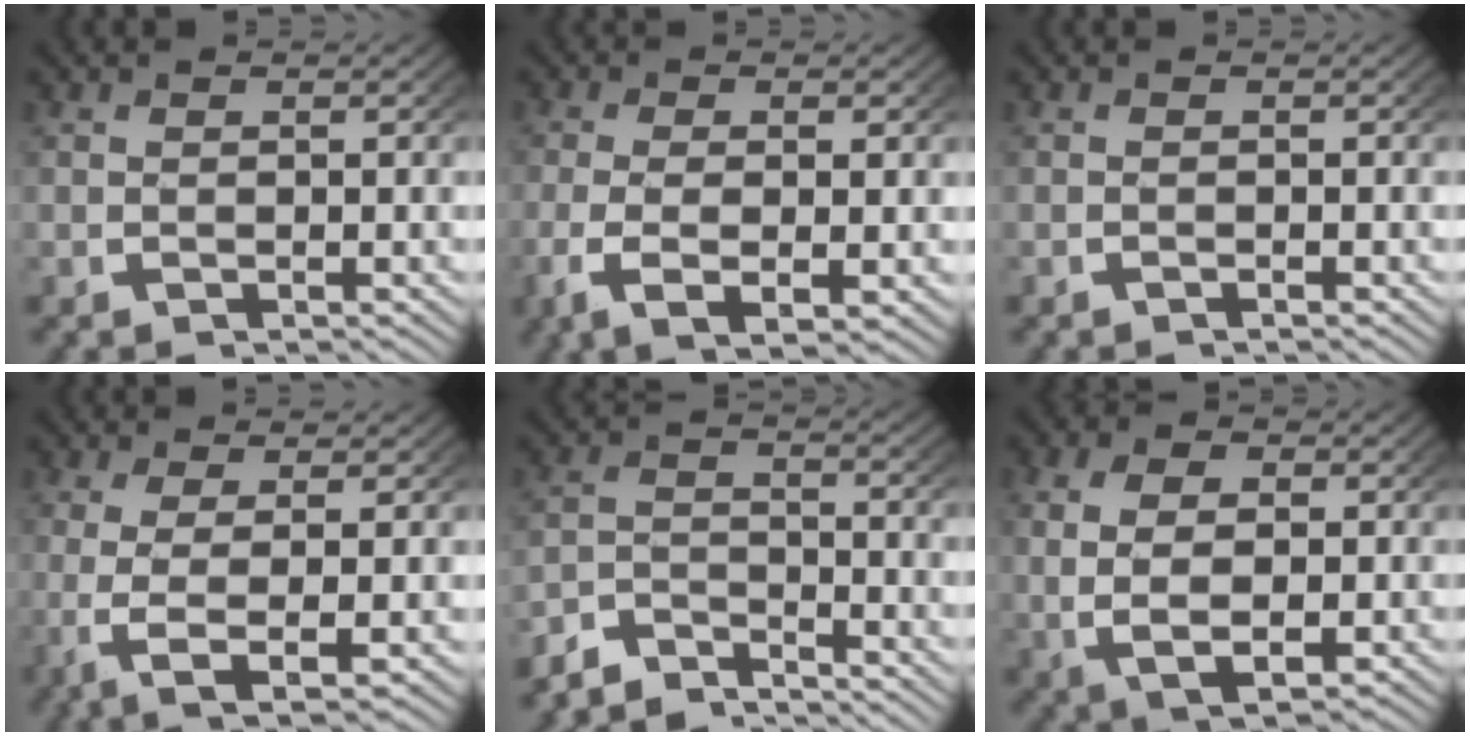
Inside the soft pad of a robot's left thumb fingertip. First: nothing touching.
{"total": 5.4, "force": [-1.5, 2.3, 4.7], "torque": [-0.105, -0.018, -0.015]}
{"total": 0.5, "force": [-0.5, -0.2, 0.1], "torque": [0.001, 0.002, -0.012]}
{"total": 6.2, "force": [-0.9, 2.1, 5.7], "torque": [-0.126, -0.022, -0.002]}
{"total": 4.6, "force": [-4.2, 1.3, 1.3], "torque": [-0.019, -0.008, -0.083]}
{"total": 6.7, "force": [-0.2, 4.1, 5.2], "torque": [-0.108, -0.016, 0.008]}